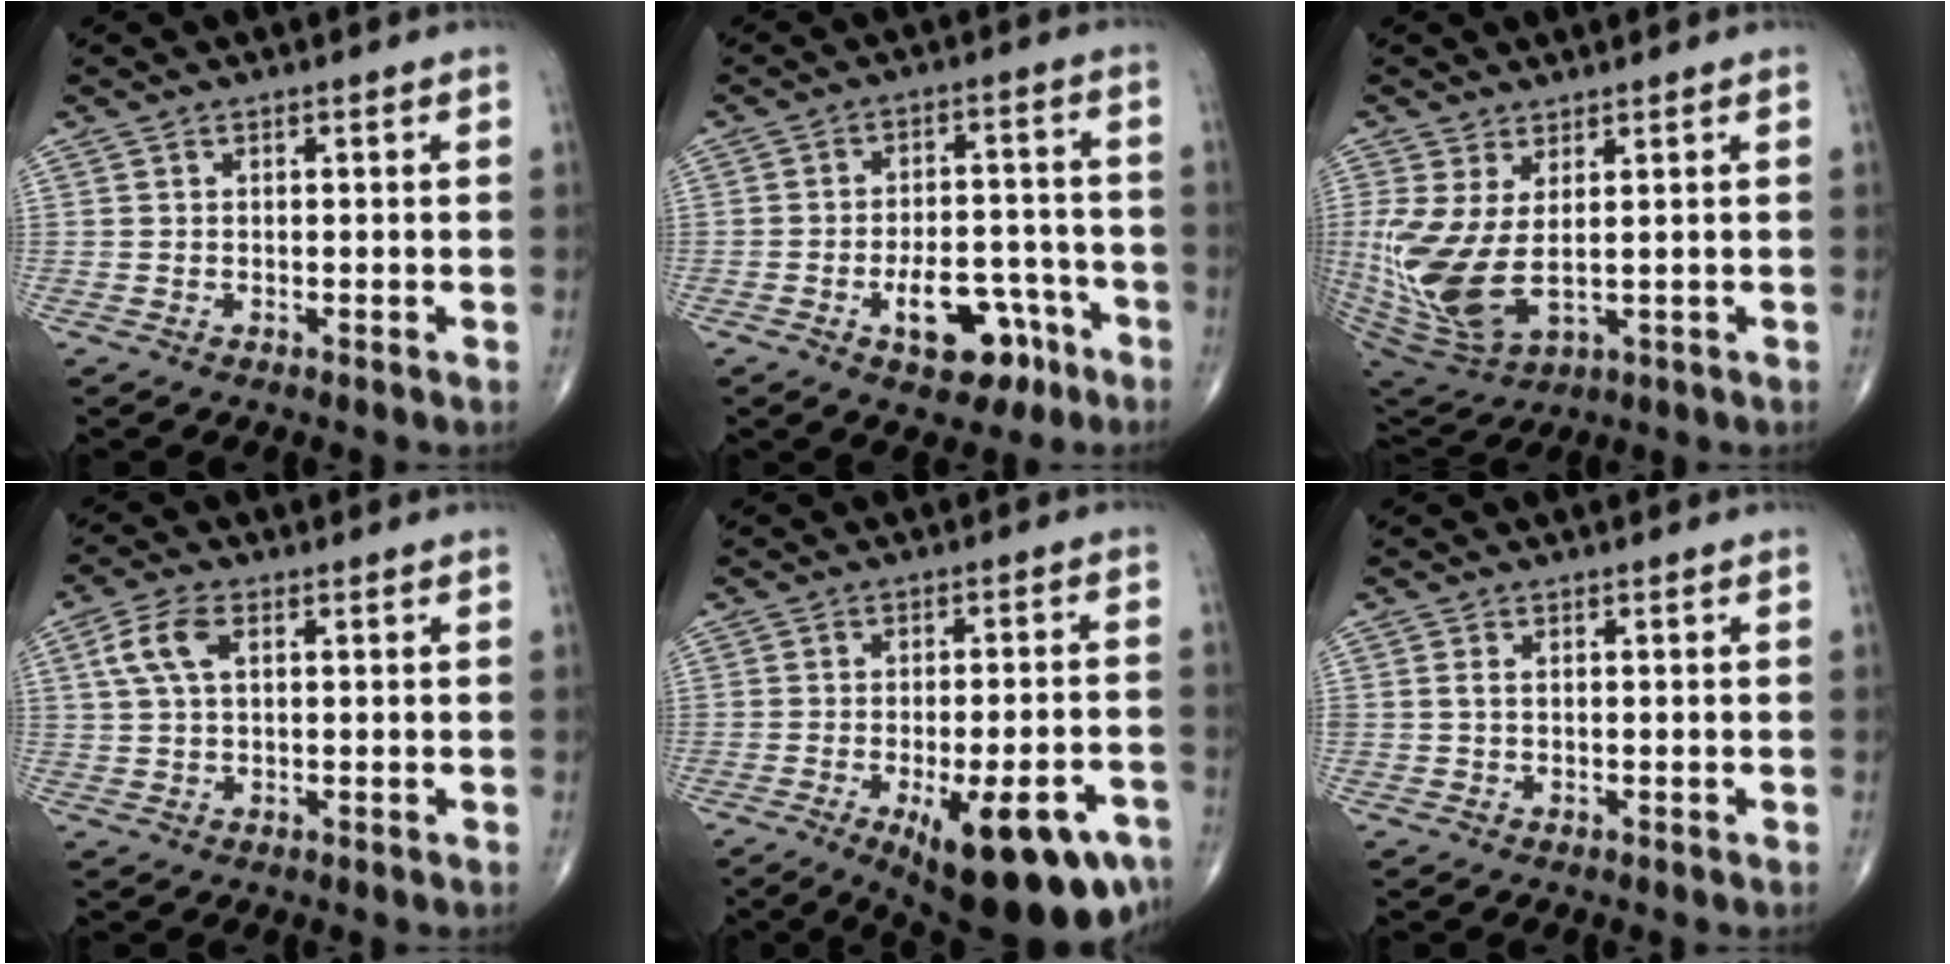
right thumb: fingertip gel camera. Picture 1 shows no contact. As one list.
[{"total": 10.9, "force": [-5.4, 5.9, 7.5], "torque": [-0.088, 0.044, -0.075]}, {"total": 13.6, "force": [0.8, 6.6, 11.9], "torque": [-0.275, -0.025, 0.037]}, {"total": 5.9, "force": [1.8, 3.1, 4.7], "torque": [-0.107, 0.013, 0.035]}, {"total": 19.2, "force": [-9.8, 6.4, 15.3], "torque": [-0.154, 0.028, -0.126]}, {"total": 0.9, "force": [0.1, 0.6, 0.7], "torque": [-0.017, 0.004, 0.003]}]